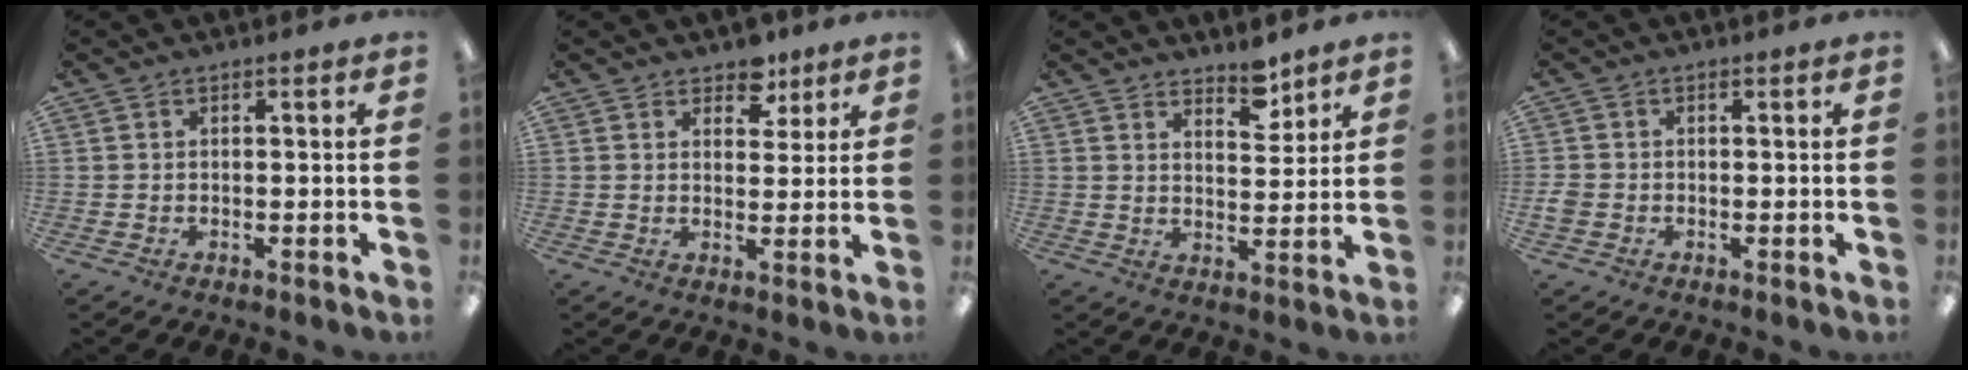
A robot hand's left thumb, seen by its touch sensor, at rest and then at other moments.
{"total": 6.0, "force": [4.5, 3.4, 1.8], "torque": [-0.010, -0.024, 0.077]}
{"total": 5.8, "force": [5.0, 2.1, 1.9], "torque": [-0.010, -0.039, 0.086]}
{"total": 2.1, "force": [-0.6, 1.8, 0.9], "torque": [-0.013, 0.003, -0.011]}